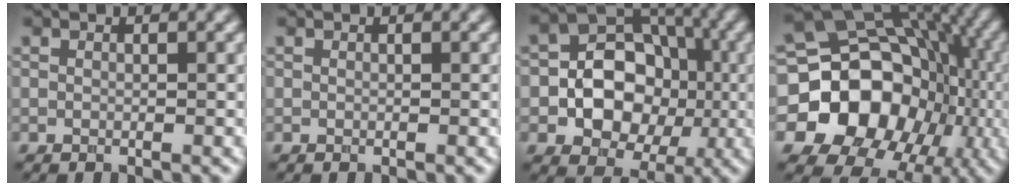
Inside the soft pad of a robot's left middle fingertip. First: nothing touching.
{"total": 0.0}
{"total": 8.0, "force": [-1.2, 6.2, 5.0], "torque": [-0.062, 0.008, -0.030]}
{"total": 18.4, "force": [-4.3, 15.5, 9.1], "torque": [-0.124, -0.005, -0.096]}